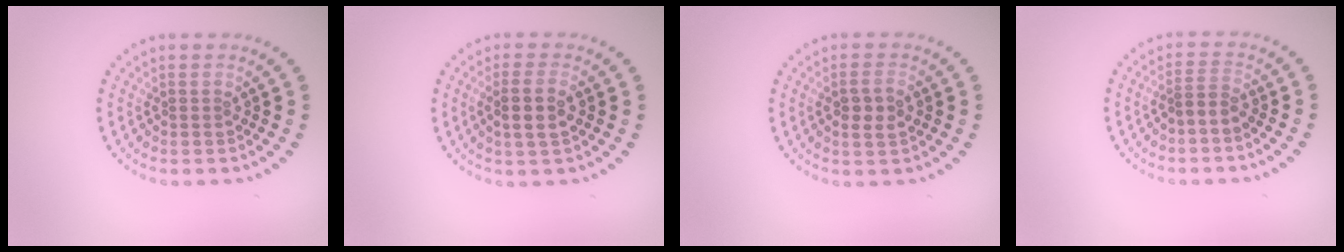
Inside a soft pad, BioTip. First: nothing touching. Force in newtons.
{"total": 2.6, "press": 2.5, "slide": 0.8}
{"total": 2.2, "press": 2.1, "slide": 0.4}
{"total": 1.3, "press": 1.0, "slide": 0.8}